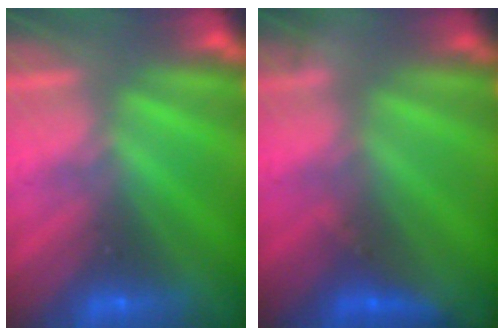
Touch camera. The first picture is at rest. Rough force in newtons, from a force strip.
{"total": 2.7}